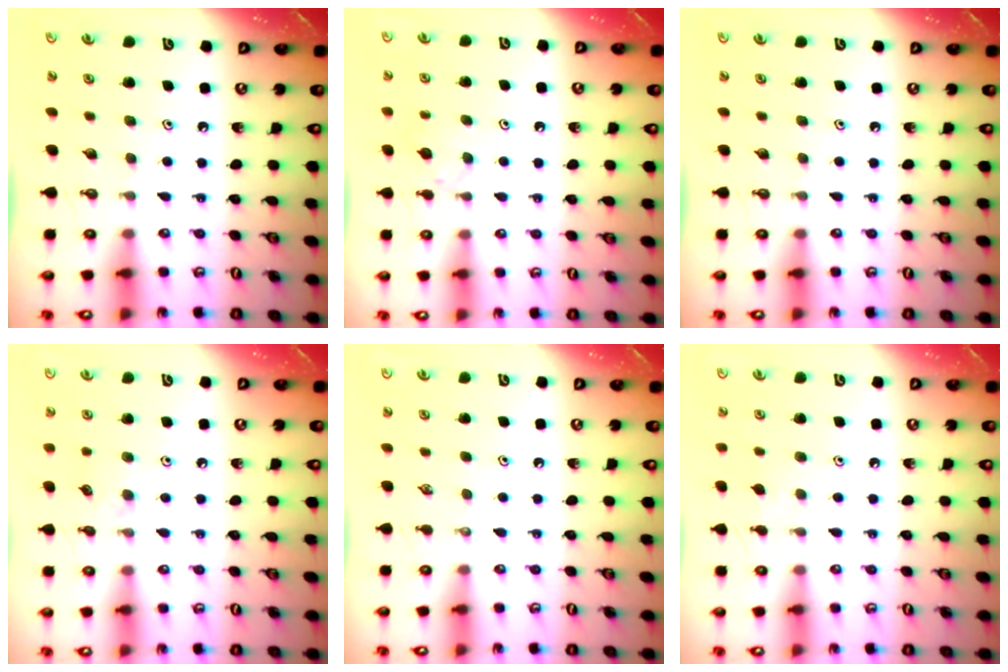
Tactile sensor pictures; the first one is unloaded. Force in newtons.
{"total": 2.9, "press": 2.8, "slide": 0.6}
{"total": 0.0}
{"total": 5.6, "press": 5.6, "slide": 0.6}
{"total": 0.0}
{"total": 4.0, "press": 4.0, "slide": 0.7}